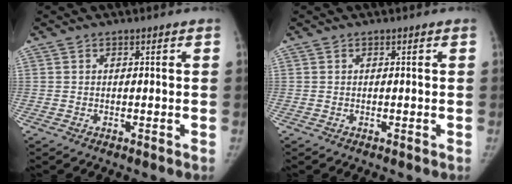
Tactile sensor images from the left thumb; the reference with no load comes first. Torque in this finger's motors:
{"motor_torque": [0.16, 0.30, 0.10, -0.14, 0.01]}